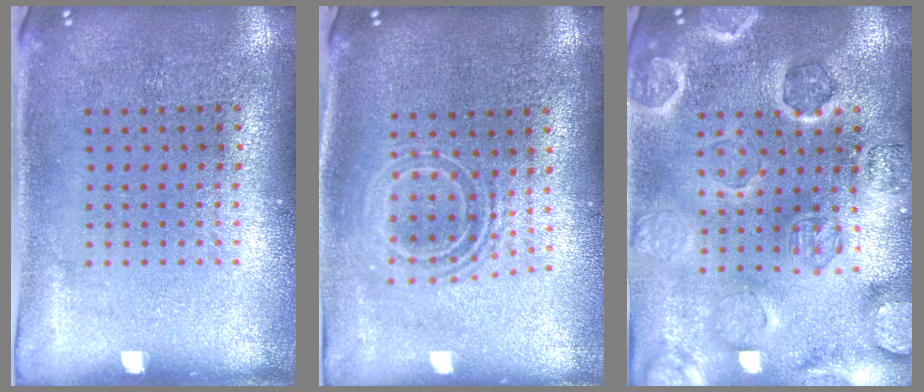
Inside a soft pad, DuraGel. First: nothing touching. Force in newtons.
{"total": 1.7, "press": 1.2, "slide": 1.1}
{"total": 2.5, "press": 2.5, "slide": 0.4}